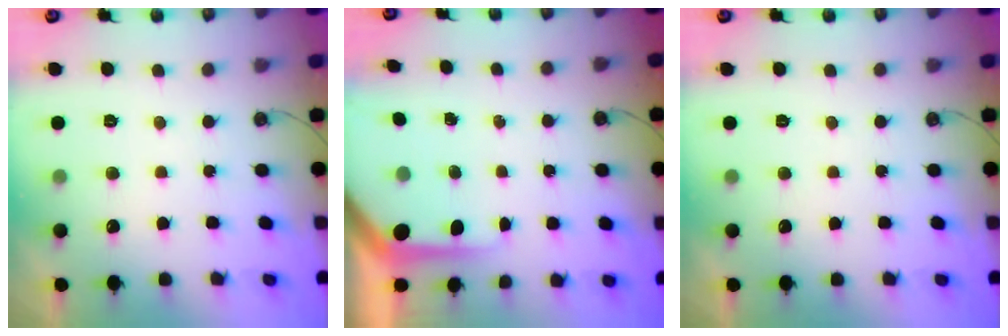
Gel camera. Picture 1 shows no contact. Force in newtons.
{"total": 5.1, "press": 5.1, "slide": 0.5}
{"total": 0.0}